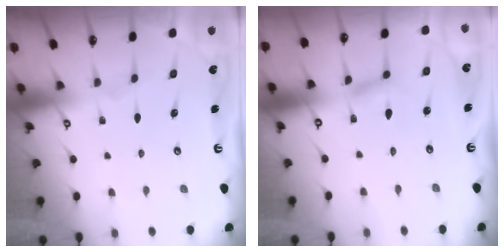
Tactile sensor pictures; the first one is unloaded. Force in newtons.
{"total": 2.1, "press": 2.1, "slide": 0.2}